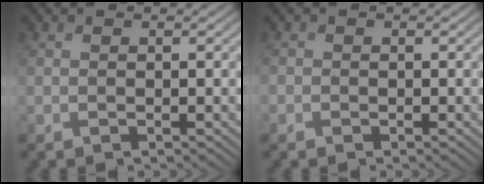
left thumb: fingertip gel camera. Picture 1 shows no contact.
{"total": 0.8, "force": [-0.3, 0.7, 0.0], "torque": [0.001, -0.005, -0.011]}